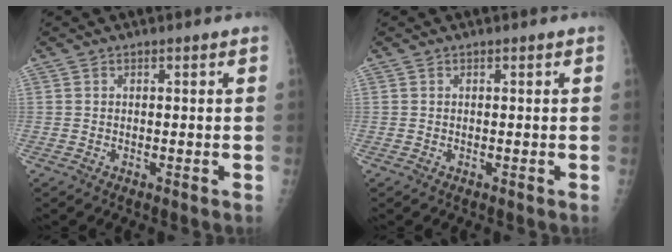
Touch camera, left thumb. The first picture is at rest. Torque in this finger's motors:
{"motor_torque": [0.00, 0.00, -0.05, -0.05, 0.00]}